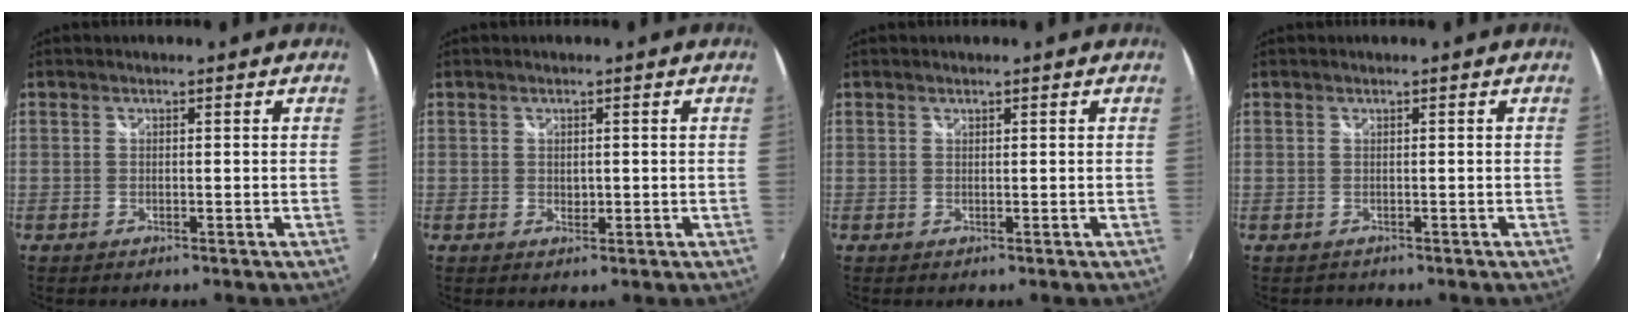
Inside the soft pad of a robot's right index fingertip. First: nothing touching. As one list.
[{"total": 1.1, "force": [0.2, 0.9, 0.5], "torque": [-0.007, -0.001, 0.004]}, {"total": 0.0}, {"total": 0.8, "force": [-0.2, 0.8, -0.1], "torque": [0.000, 0.000, -0.001]}]